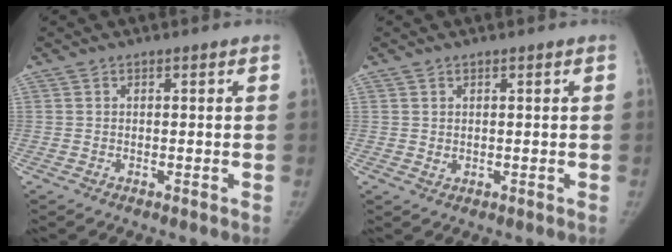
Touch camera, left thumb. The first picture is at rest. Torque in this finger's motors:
{"motor_torque": [-0.19, 0.18, 0.42, -0.20, 0.04]}